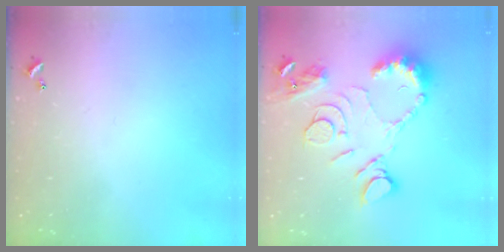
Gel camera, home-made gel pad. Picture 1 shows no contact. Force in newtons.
{"total": 14.6, "press": 14.5, "slide": 1.7}